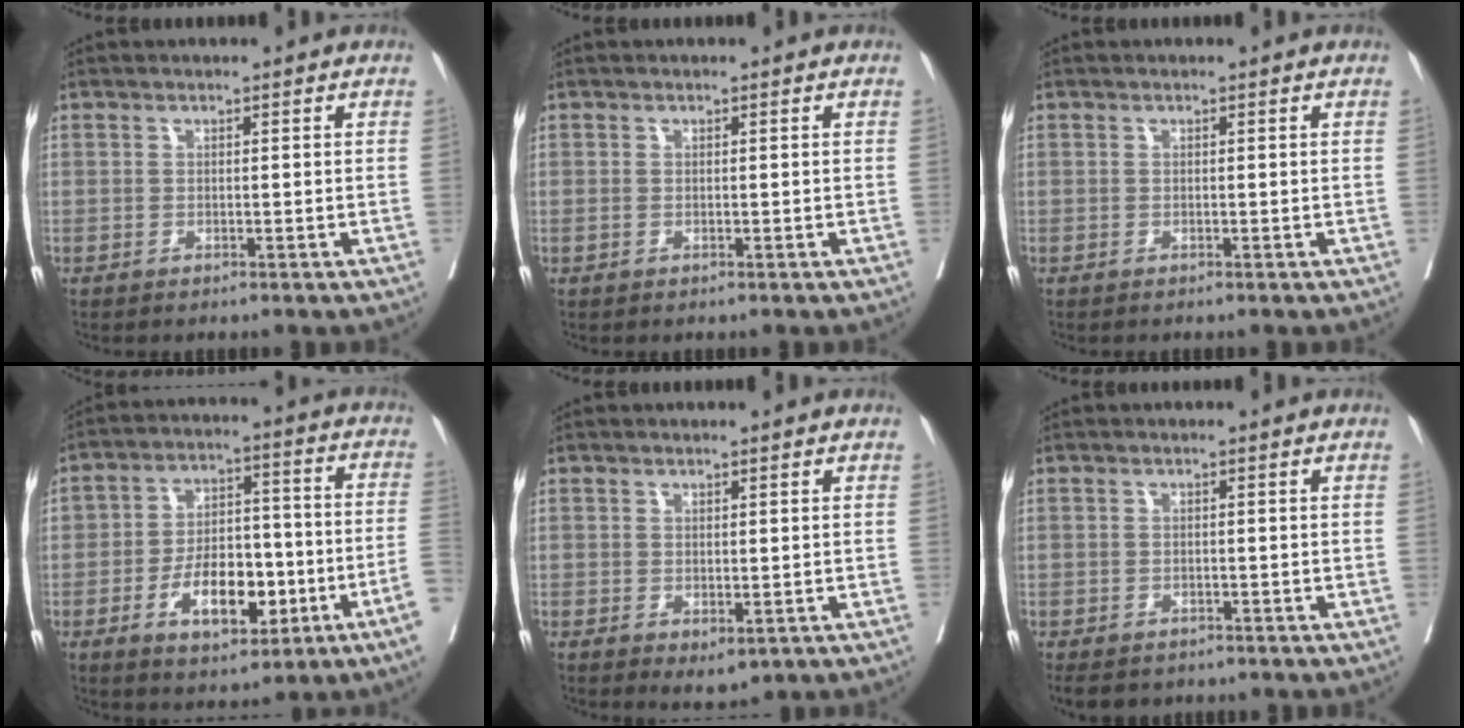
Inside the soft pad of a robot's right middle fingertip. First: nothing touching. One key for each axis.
{"total": 0.0}
{"total": 0.0}
{"total": 13.4, "fx": -4.9, "fy": 3.9, "fz": 11.9, "tx": -0.186, "ty": 0.019, "tz": -0.073}
{"total": 2.4, "fx": -0.4, "fy": 1.3, "fz": 1.9, "tx": -0.028, "ty": -0.008, "tz": 0.006}
{"total": 6.0, "fx": -4.6, "fy": 3.3, "fz": 2.1, "tx": -0.036, "ty": -0.006, "tz": -0.062}